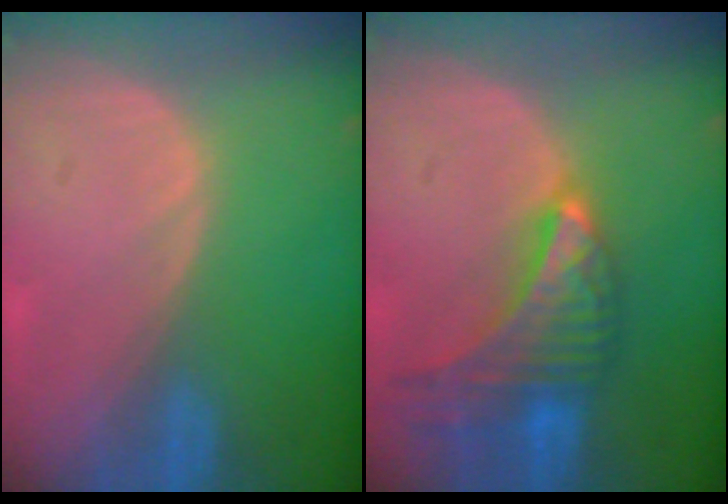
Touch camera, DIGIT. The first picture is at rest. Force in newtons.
{"total": 9.5, "press": 8.4, "slide": 4.3}